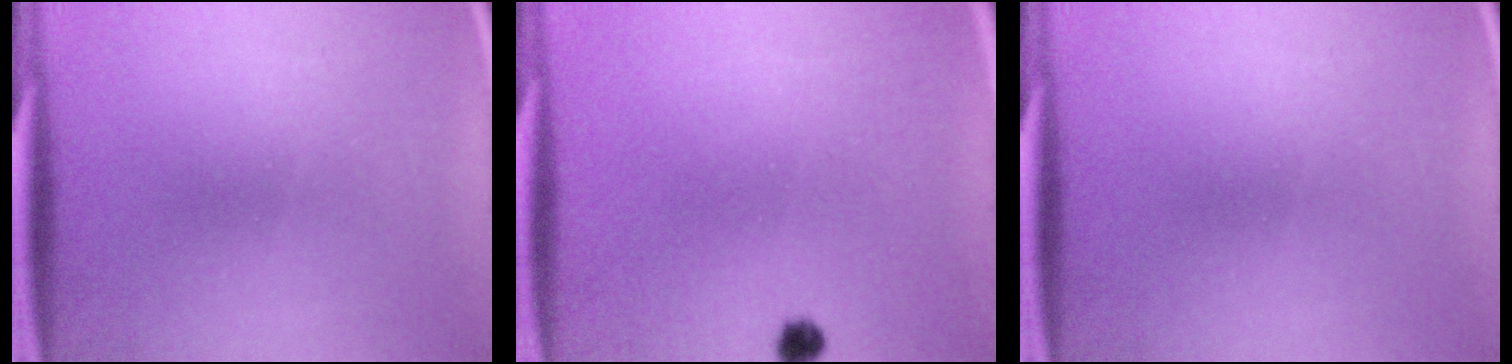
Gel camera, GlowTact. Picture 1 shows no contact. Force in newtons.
{"total": 1.8}
{"total": 0.0}